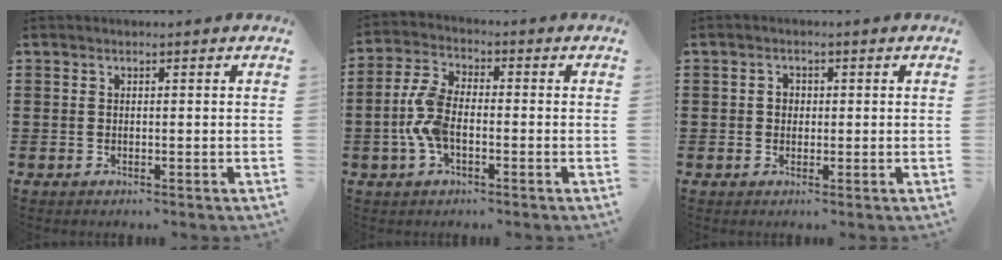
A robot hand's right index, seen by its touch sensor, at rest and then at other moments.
{"total": 7.0, "force": [-1.5, 3.9, 5.7], "torque": [-0.142, -0.002, -0.036]}
{"total": 1.5, "force": [0.0, 1.4, 0.7], "torque": [-0.016, 0.008, -0.001]}